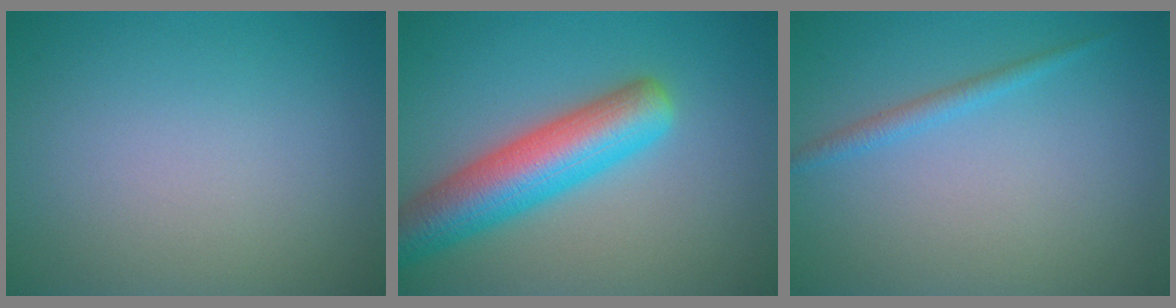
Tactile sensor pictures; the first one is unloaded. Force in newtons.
{"total": 7.5, "press": 7.5, "slide": 0.4}
{"total": 1.3, "press": 1.3, "slide": 0.1}